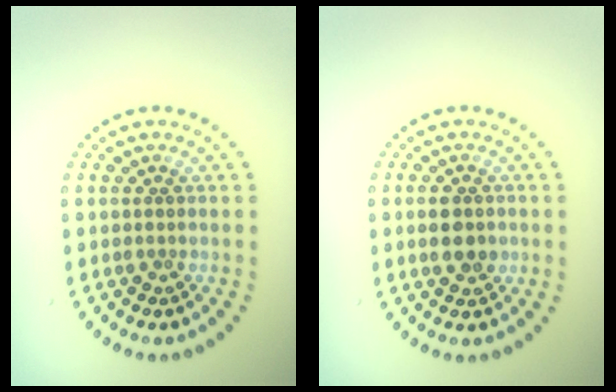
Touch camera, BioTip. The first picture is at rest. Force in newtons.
{"total": 2.9, "press": 2.9, "slide": 0.1}